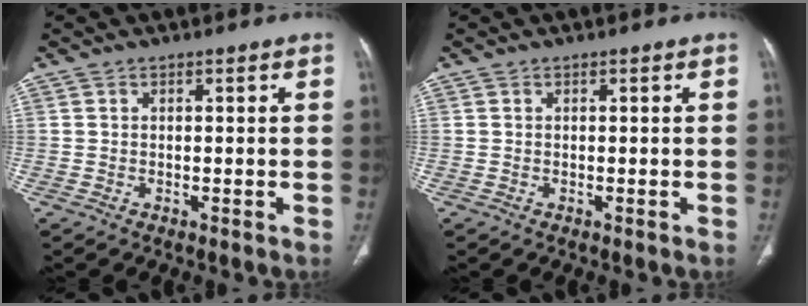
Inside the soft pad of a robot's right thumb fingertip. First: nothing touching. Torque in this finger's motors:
{"motor_torque": [0.00, 0.00, -0.02, -0.01, 0.02]}